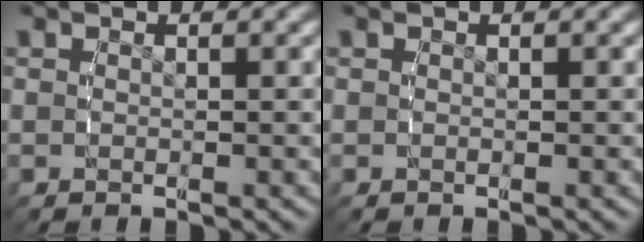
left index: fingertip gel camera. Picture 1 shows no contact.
{"total": 0.0}